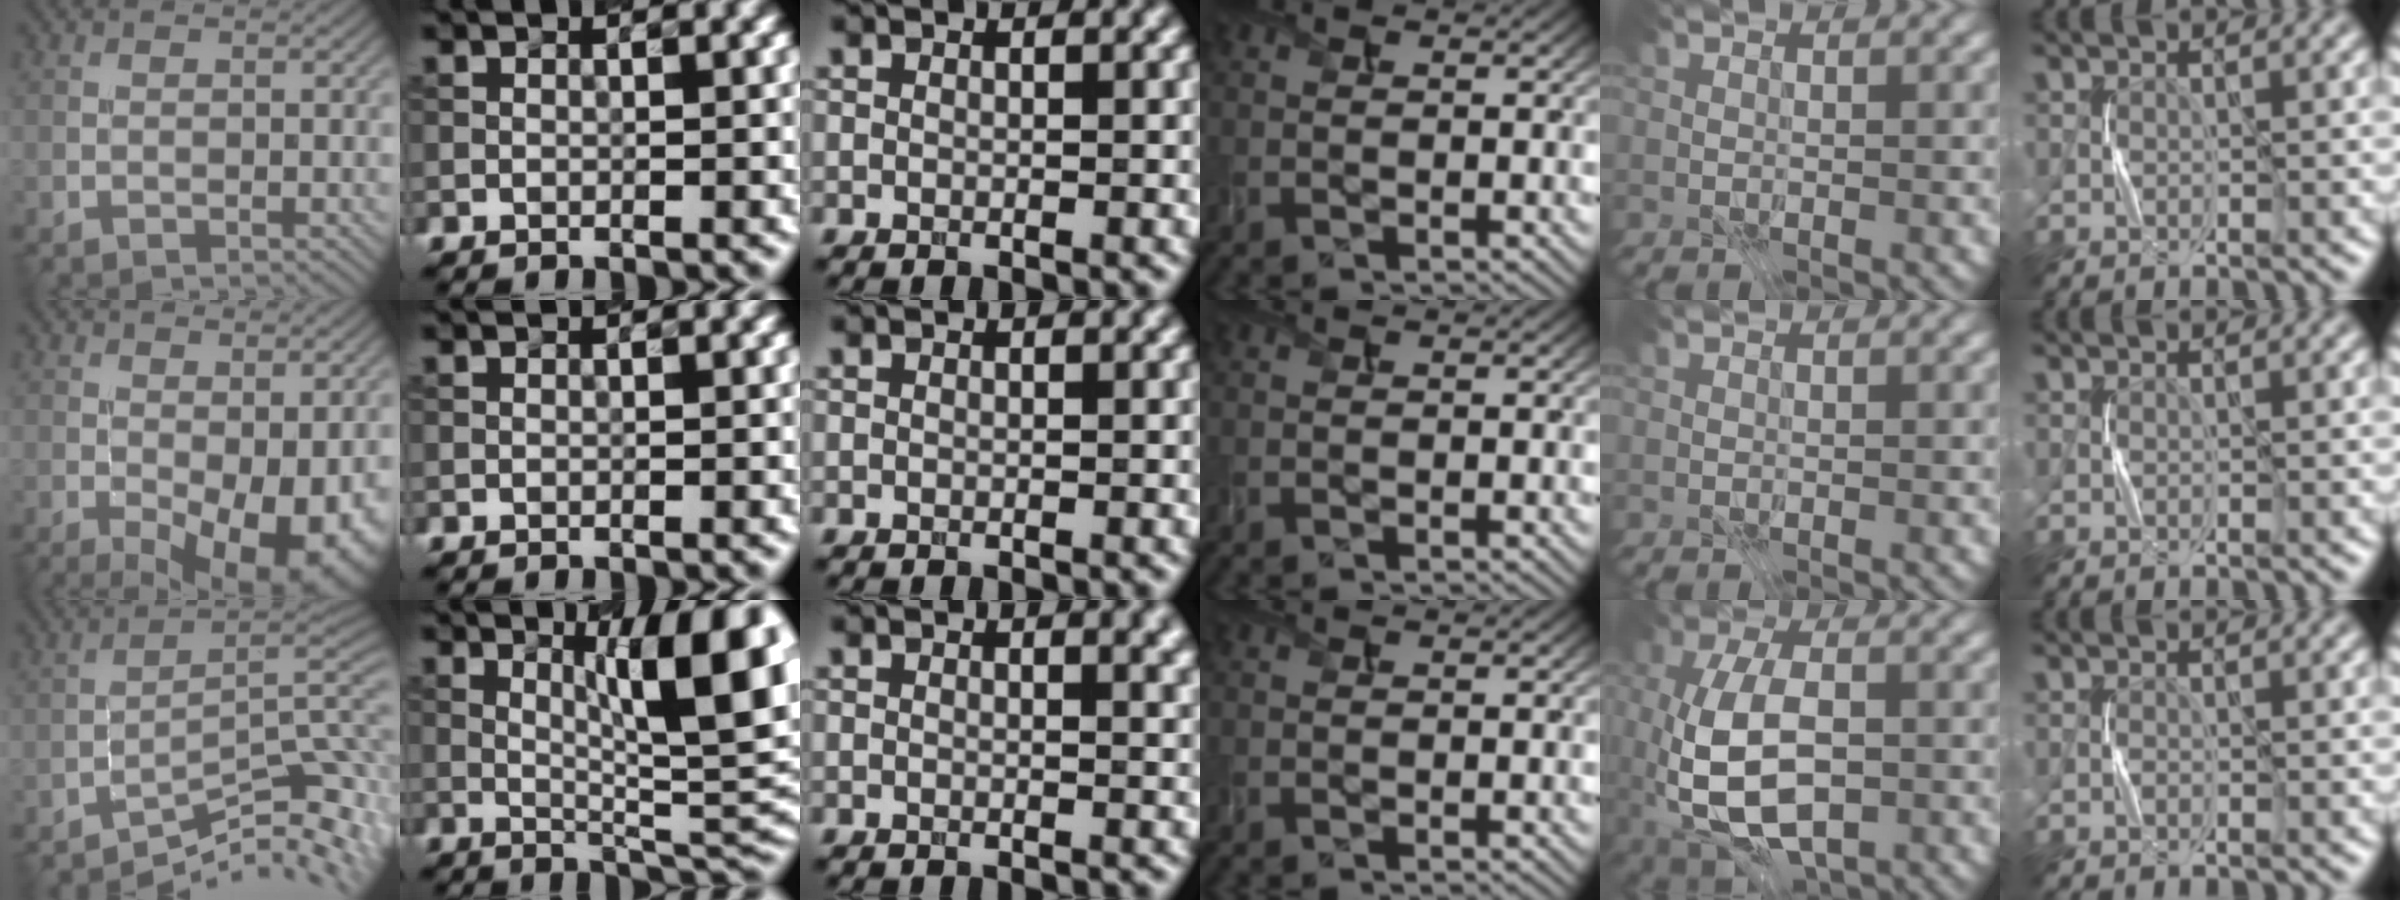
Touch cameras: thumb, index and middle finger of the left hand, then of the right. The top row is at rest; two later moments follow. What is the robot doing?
{"motion": "press", "object": "syringe"}